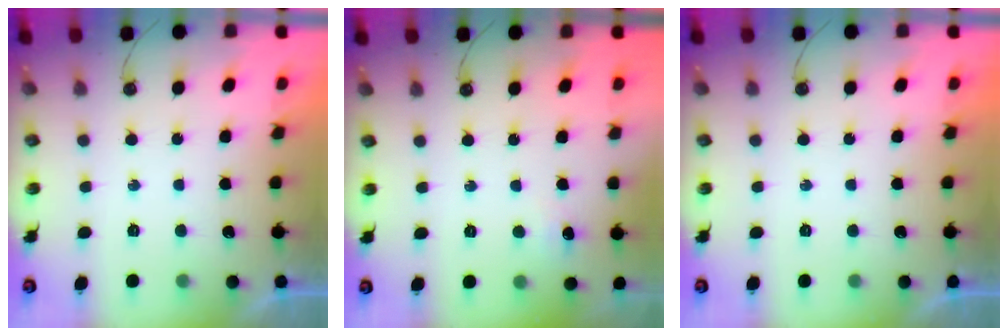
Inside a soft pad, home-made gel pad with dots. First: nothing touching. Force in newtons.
{"total": 2.3, "press": 2.0, "slide": 1.0}
{"total": 0.0}